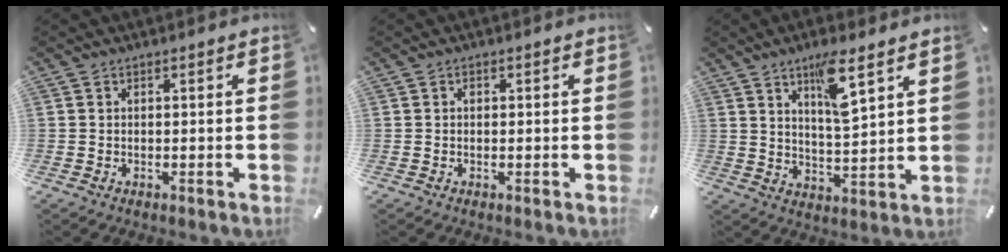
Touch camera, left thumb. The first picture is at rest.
{"total": 0.7, "force": [0.1, 0.5, 0.4], "torque": [-0.009, 0.002, 0.001]}
{"total": 9.4, "force": [5.9, 2.1, 7.1], "torque": [-0.120, -0.029, 0.096]}